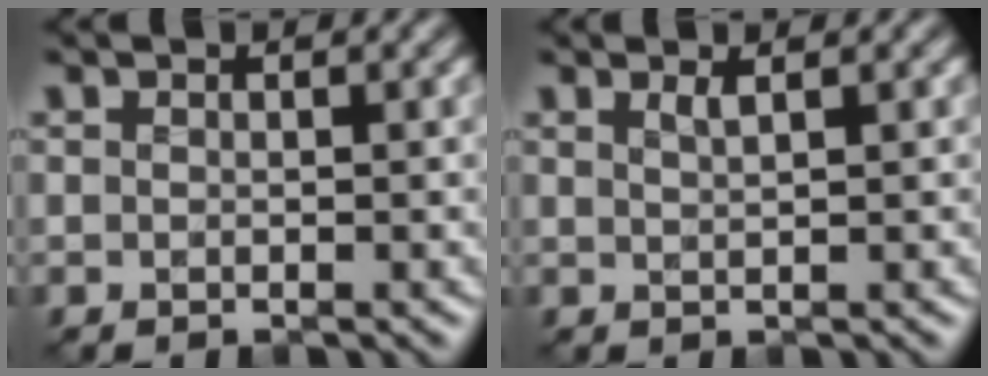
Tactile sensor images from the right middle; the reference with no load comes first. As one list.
[{"total": 1.0, "force": [0.6, 0.2, 0.7], "torque": [-0.011, -0.003, 0.009]}]